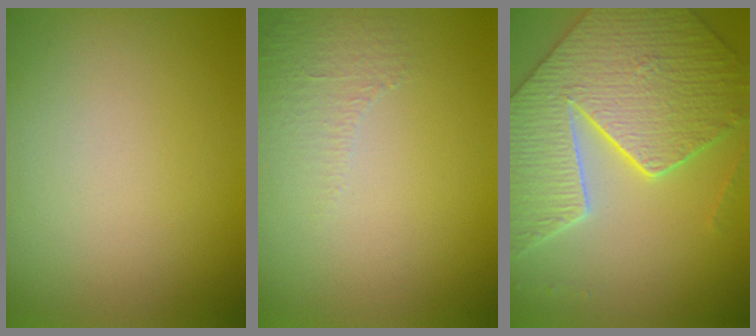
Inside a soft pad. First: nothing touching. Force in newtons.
{"total": 0.9, "press": 0.5, "slide": 0.8}
{"total": 8.2, "press": 6.8, "slide": 4.5}